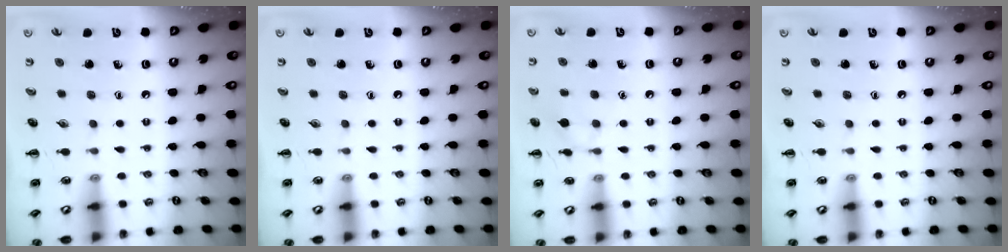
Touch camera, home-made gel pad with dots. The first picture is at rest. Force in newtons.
{"total": 0.0}
{"total": 6.7, "press": 6.6, "slide": 1.4}
{"total": 0.0}